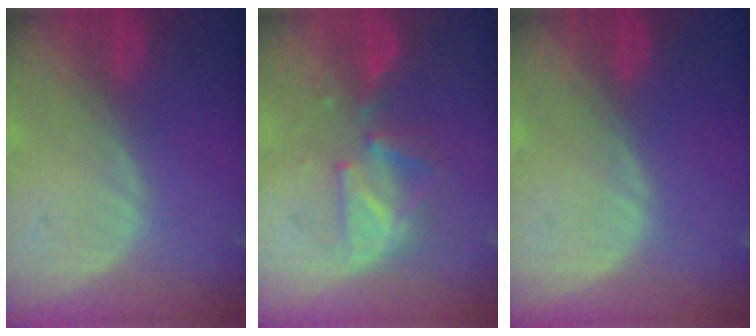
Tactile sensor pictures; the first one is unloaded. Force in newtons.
{"total": 5.7, "press": 5.7, "slide": 0.6}
{"total": 0.0}